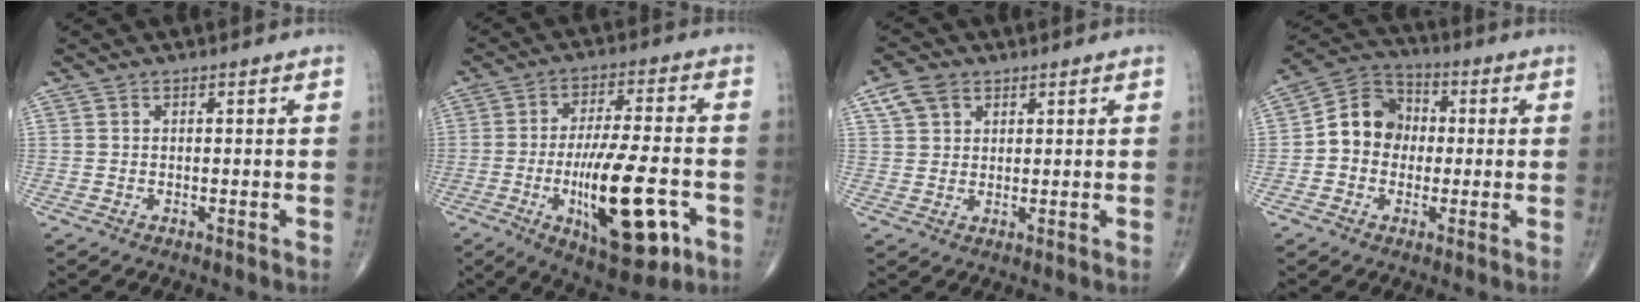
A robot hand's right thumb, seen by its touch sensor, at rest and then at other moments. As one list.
[{"total": 18.7, "force": [-5.9, 6.1, 16.7], "torque": [-0.273, 0.013, -0.082]}, {"total": 5.0, "force": [2.5, 3.6, 2.4], "torque": [-0.035, 0.001, 0.049]}, {"total": 9.9, "force": [-0.4, 8.5, 5.1], "torque": [-0.065, 0.034, -0.023]}]